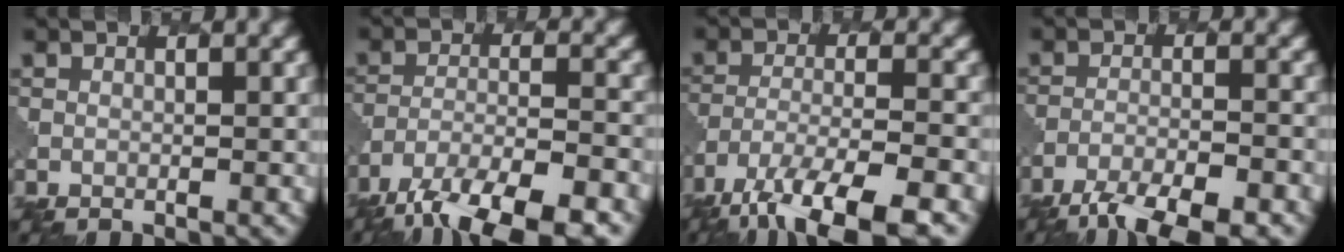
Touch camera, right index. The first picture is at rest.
{"total": 10.1, "force": [-7.6, 2.9, 5.9], "torque": [-0.101, -0.022, -0.125]}
{"total": 9.5, "force": [-6.9, 2.4, 6.0], "torque": [-0.110, -0.013, -0.117]}
{"total": 6.8, "force": [-5.4, 1.5, 3.8], "torque": [-0.063, -0.013, -0.092]}